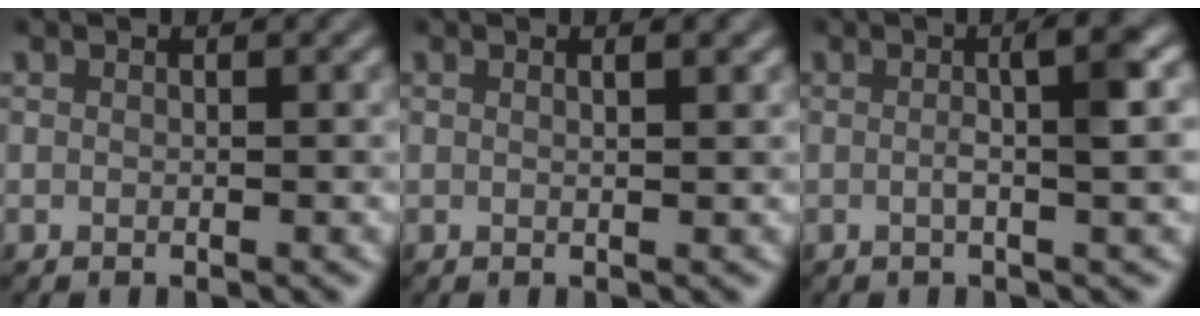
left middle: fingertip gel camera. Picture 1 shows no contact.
{"total": 1.5, "force": [0.8, 0.5, 1.2], "torque": [-0.011, -0.001, 0.001]}
{"total": 4.1, "force": [0.3, 0.8, 4.0], "torque": [-0.057, 0.009, -0.002]}